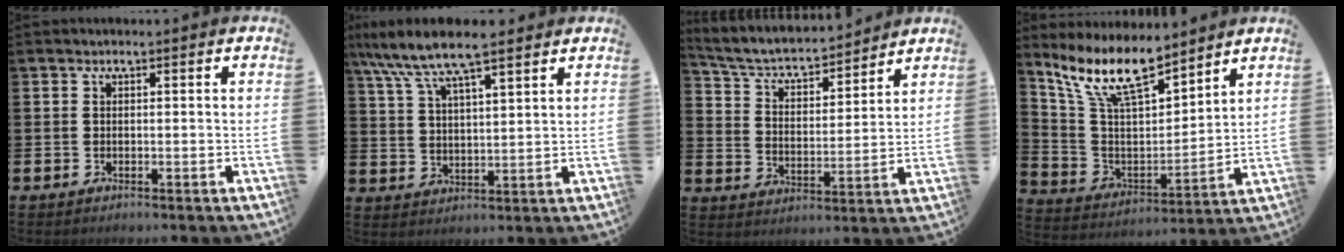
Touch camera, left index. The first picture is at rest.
{"total": 8.5, "force": [7.3, 1.5, 4.0], "torque": [-0.108, -0.021, 0.132]}
{"total": 5.5, "force": [5.0, 1.5, 1.8], "torque": [-0.070, -0.040, 0.081]}
{"total": 10.9, "force": [9.1, 2.8, 5.3], "torque": [-0.145, -0.047, 0.166]}